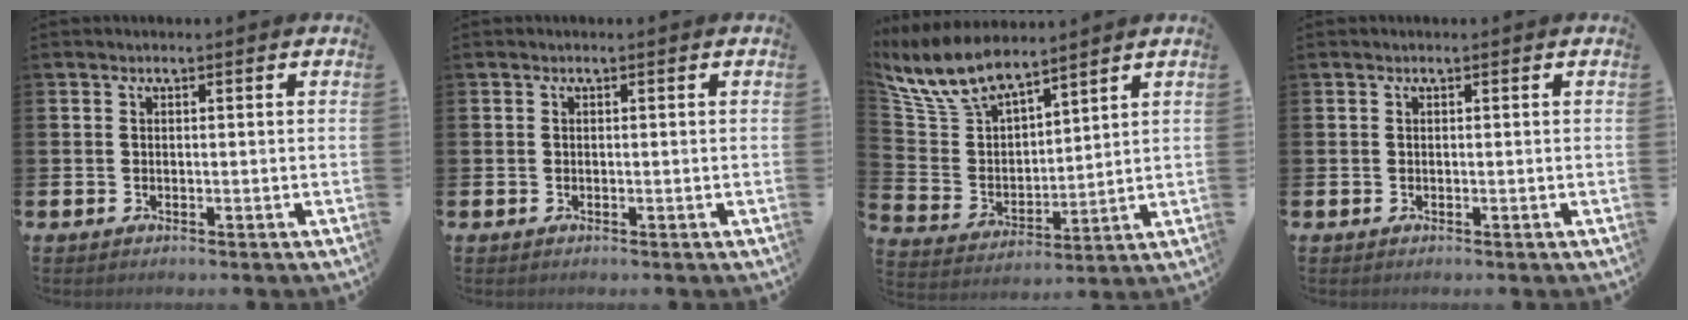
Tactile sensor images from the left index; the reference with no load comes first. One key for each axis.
{"total": 0.0}
{"total": 9.6, "fx": 8.5, "fy": 3.1, "fz": 3.2, "tx": -0.108, "ty": -0.039, "tz": 0.160}
{"total": 0.0}